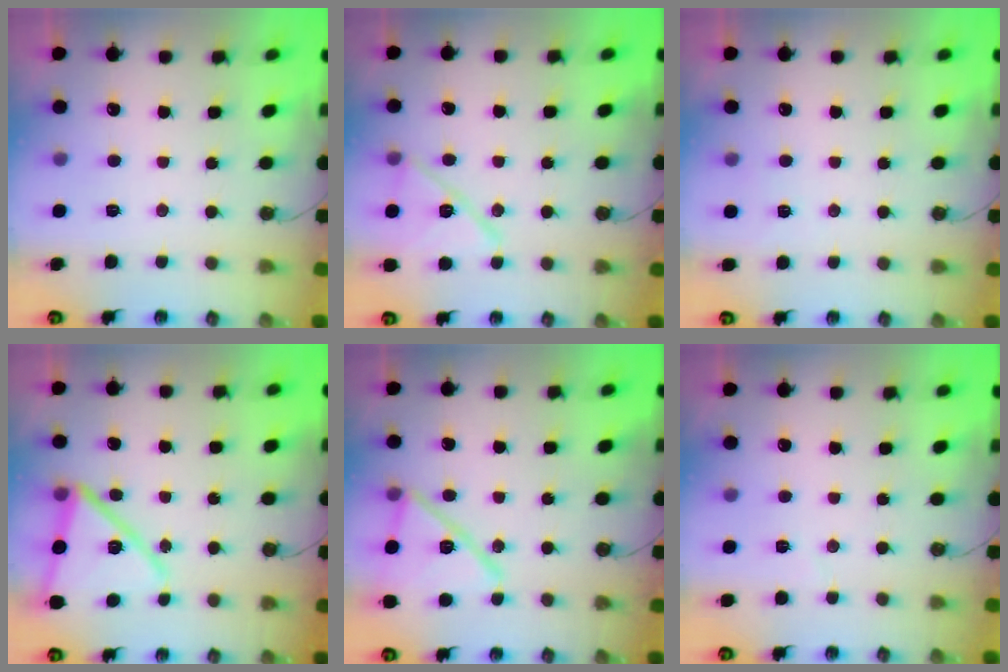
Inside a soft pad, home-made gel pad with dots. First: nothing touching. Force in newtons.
{"total": 13.4, "press": 13.2, "slide": 2.5}
{"total": 2.4, "press": 2.4, "slide": 0.4}
{"total": 15.5, "press": 15.3, "slide": 2.2}
{"total": 16.4, "press": 15.6, "slide": 5.0}
{"total": 2.9, "press": 2.7, "slide": 1.1}